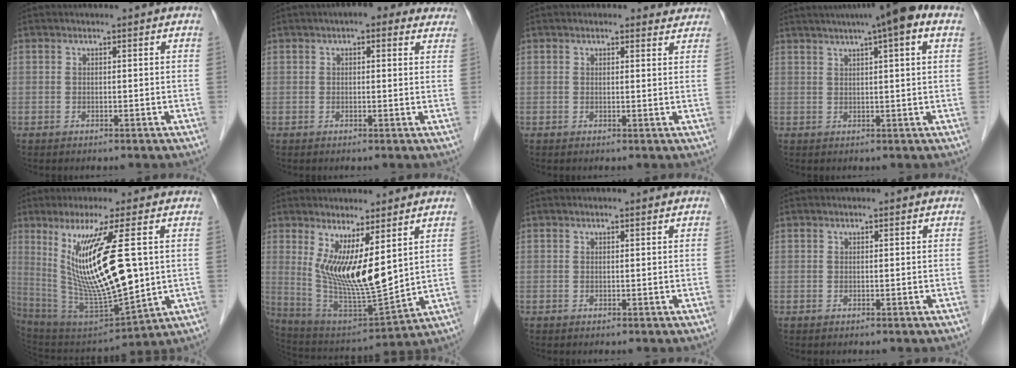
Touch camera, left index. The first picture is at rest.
{"total": 6.0, "force": [3.9, 2.2, 3.9], "torque": [-0.036, 0.029, 0.044]}
{"total": 2.3, "force": [2.1, 0.9, 0.4], "torque": [-0.001, -0.001, 0.012]}
{"total": 10.6, "force": [6.4, 0.8, 8.4], "torque": [-0.124, 0.037, 0.082]}
{"total": 17.2, "force": [3.1, 2.3, 16.8], "torque": [-0.323, -0.021, 0.070]}
{"total": 12.0, "force": [3.9, 2.3, 11.1], "torque": [-0.214, -0.027, 0.087]}
{"total": 0.0}
{"total": 0.0}